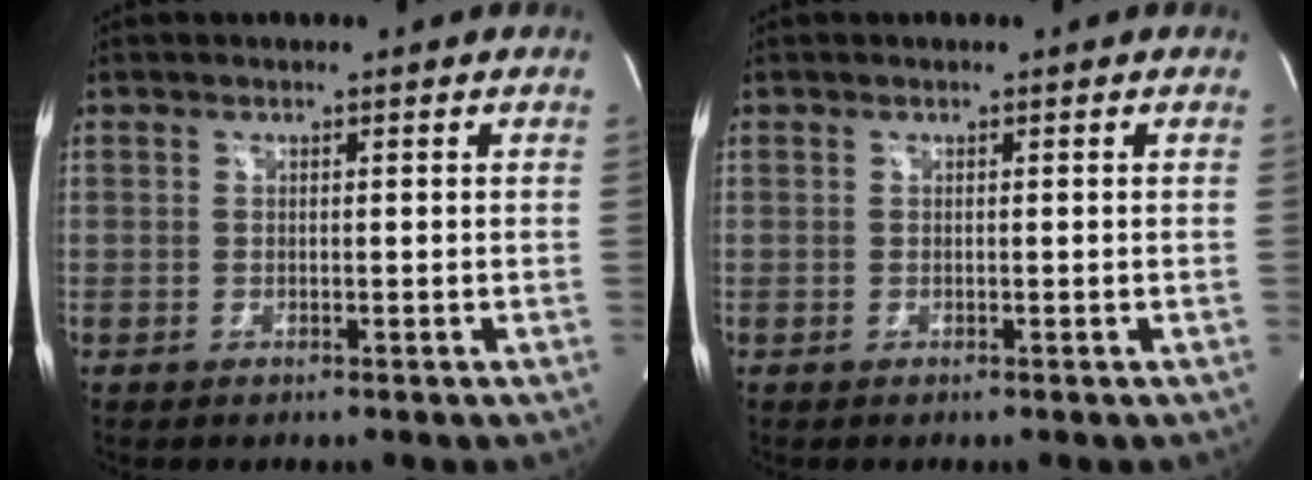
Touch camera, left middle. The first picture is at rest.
{"total": 0.0}